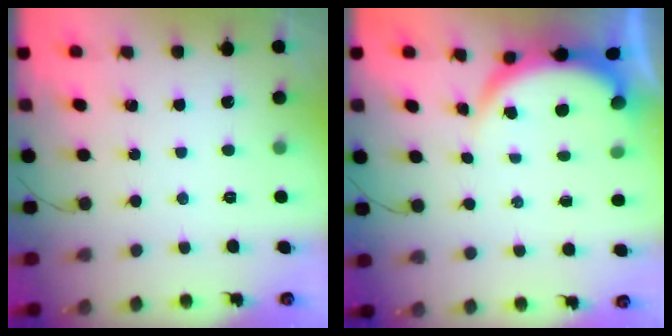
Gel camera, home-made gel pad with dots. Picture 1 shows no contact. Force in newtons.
{"total": 4.4, "press": 4.4, "slide": 0.0}